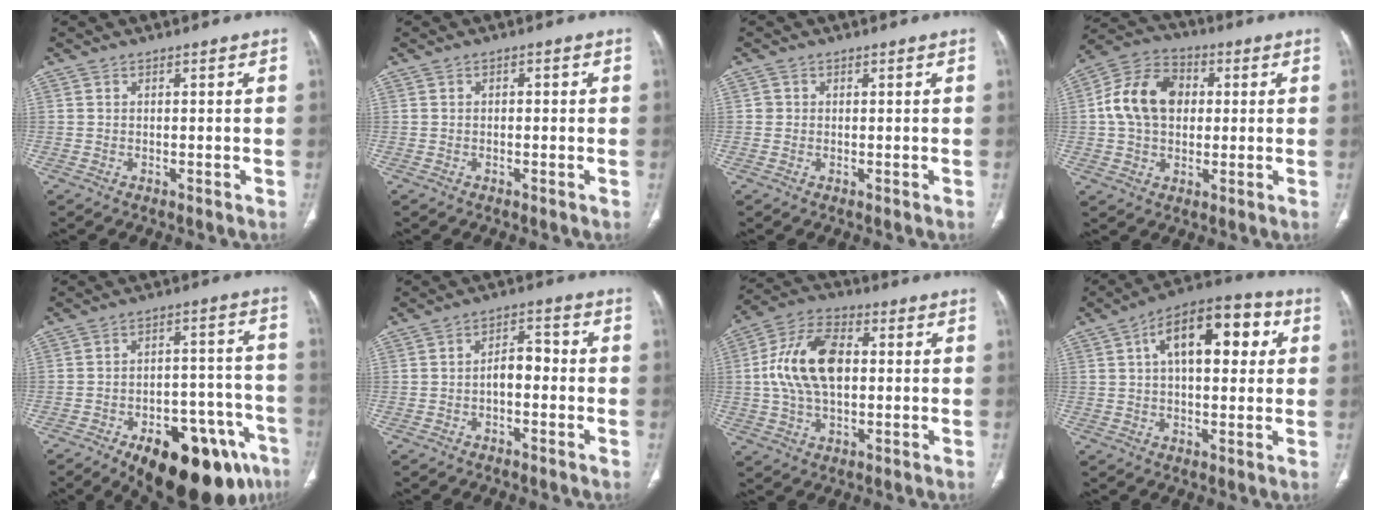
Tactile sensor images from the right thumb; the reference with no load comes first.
{"total": 0.9, "force": [0.0, 0.6, 0.7], "torque": [-0.004, 0.003, -0.004]}
{"total": 0.9, "force": [0.1, 0.9, 0.1], "torque": [0.006, 0.004, 0.001]}
{"total": 13.5, "force": [1.6, 9.9, 9.0], "torque": [-0.144, 0.021, 0.019]}
{"total": 23.9, "force": [-13.2, 11.0, 16.6], "torque": [-0.170, 0.073, -0.178]}
{"total": 5.0, "force": [-1.1, 2.9, 3.9], "torque": [-0.049, 0.027, -0.024]}
{"total": 14.6, "force": [1.2, 8.6, 11.7], "torque": [-0.219, 0.022, 0.016]}
{"total": 16.5, "force": [4.6, 8.3, 13.6], "torque": [-0.173, 0.027, 0.062]}